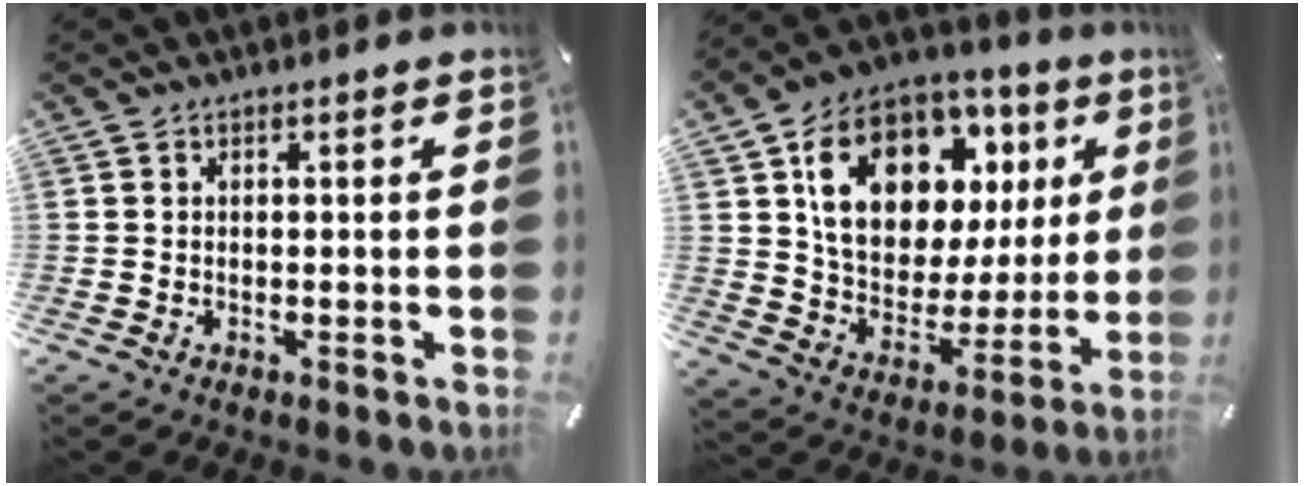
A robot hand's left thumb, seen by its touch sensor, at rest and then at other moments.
{"total": 17.9, "force": [8.9, 12.6, 9.1], "torque": [-0.154, -0.043, 0.163]}